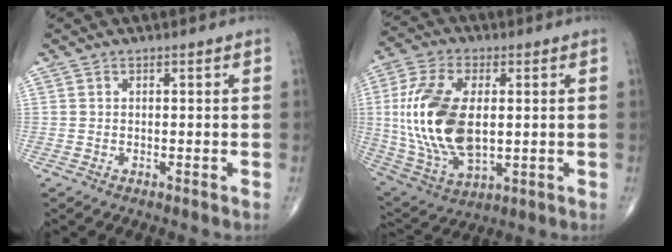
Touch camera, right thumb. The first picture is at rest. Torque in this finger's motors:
{"motor_torque": [0.84, 3.67, 1.04, -0.78, 0.74]}